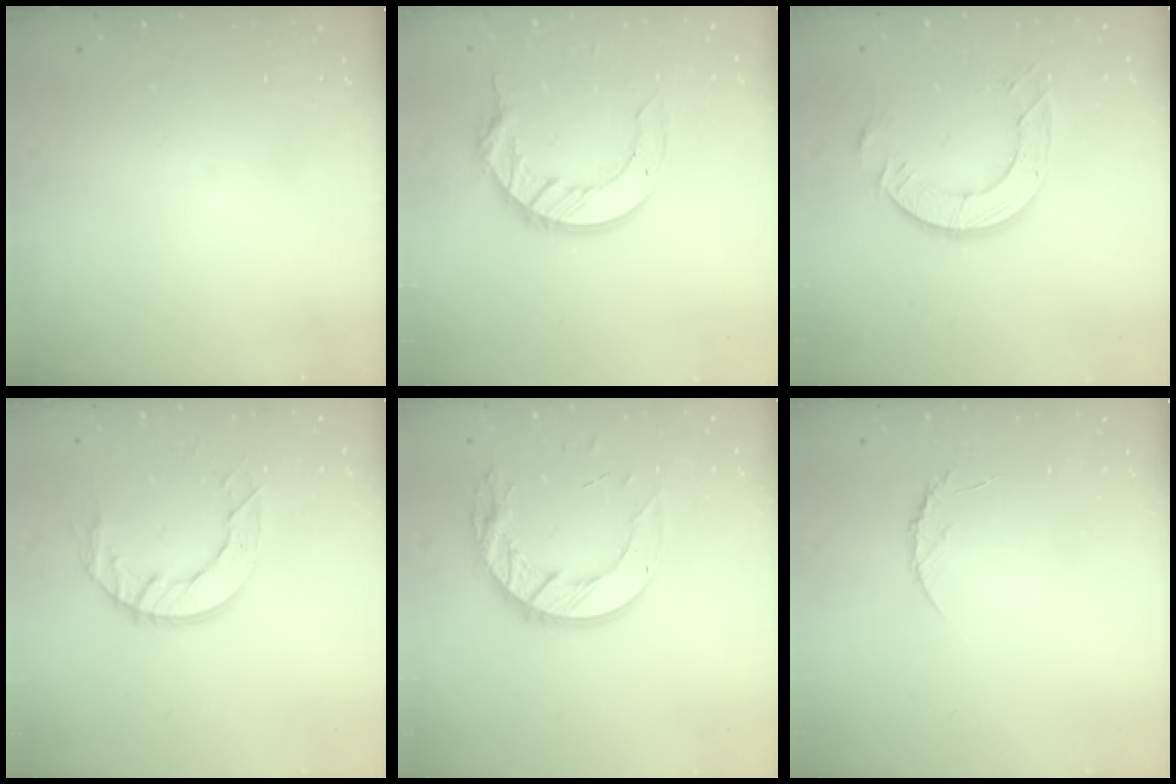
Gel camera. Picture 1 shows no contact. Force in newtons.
{"total": 12.6, "press": 12.6, "slide": 1.2}
{"total": 9.5, "press": 9.5, "slide": 1.0}
{"total": 9.1, "press": 9.1, "slide": 0.5}
{"total": 14.7, "press": 14.6, "slide": 1.3}
{"total": 4.7, "press": 4.6, "slide": 0.4}